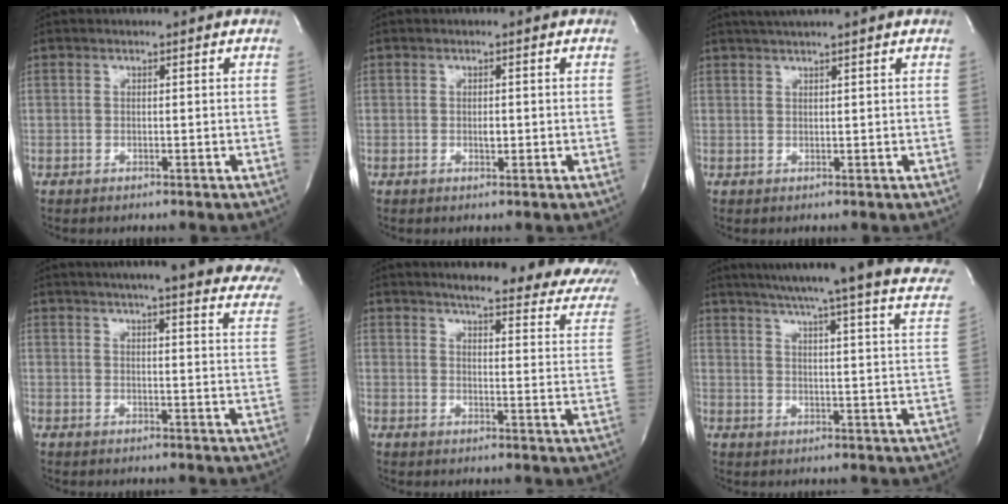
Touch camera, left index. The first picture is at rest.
{"total": 1.0, "force": [-0.1, 0.5, 0.9], "torque": [-0.016, 0.000, 0.000]}
{"total": 3.7, "force": [3.0, -1.0, 1.9], "torque": [-0.027, 0.018, 0.054]}
{"total": 28.1, "force": [24.3, 3.4, 13.8], "torque": [-0.166, -0.039, 0.279]}
{"total": 24.2, "force": [20.6, 4.2, 12.1], "torque": [-0.146, -0.056, 0.221]}
{"total": 29.5, "force": [25.5, 0.8, 14.7], "torque": [-0.199, -0.065, 0.305]}